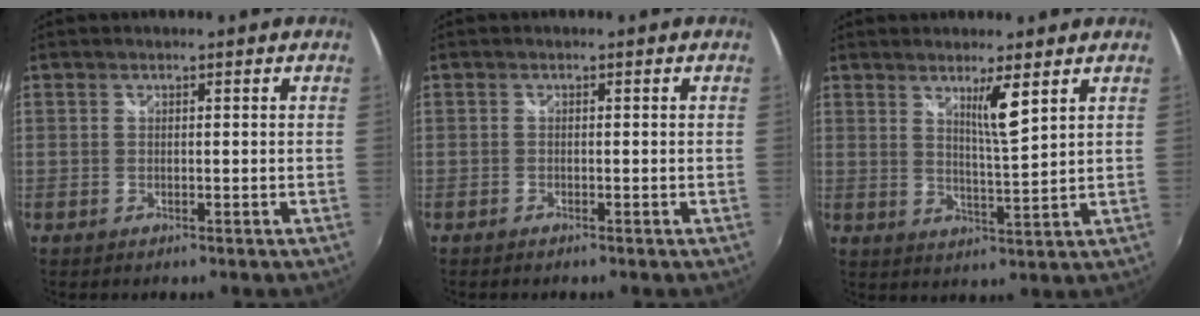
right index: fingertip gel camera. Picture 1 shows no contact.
{"total": 0.7, "force": [-0.7, 0.2, 0.2], "torque": [-0.007, -0.004, -0.015]}
{"total": 5.1, "force": [3.0, -0.2, 4.1], "torque": [-0.068, -0.010, 0.048]}